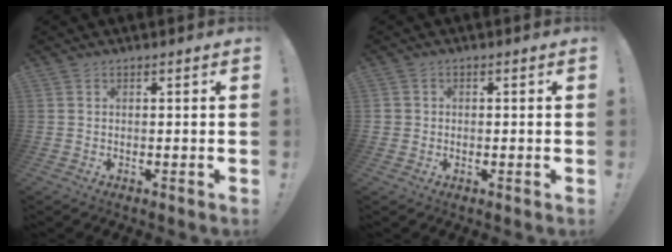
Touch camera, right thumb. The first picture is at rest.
{"total": 1.5, "force": [-0.1, 1.5, 0.3], "torque": [0.004, 0.002, -0.002]}